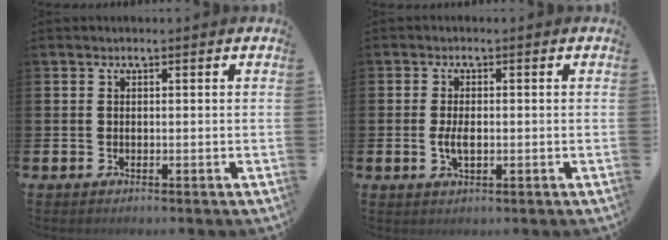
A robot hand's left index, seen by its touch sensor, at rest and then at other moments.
{"total": 2.6, "force": [-0.2, 1.3, 2.3], "torque": [-0.040, 0.002, -0.005]}